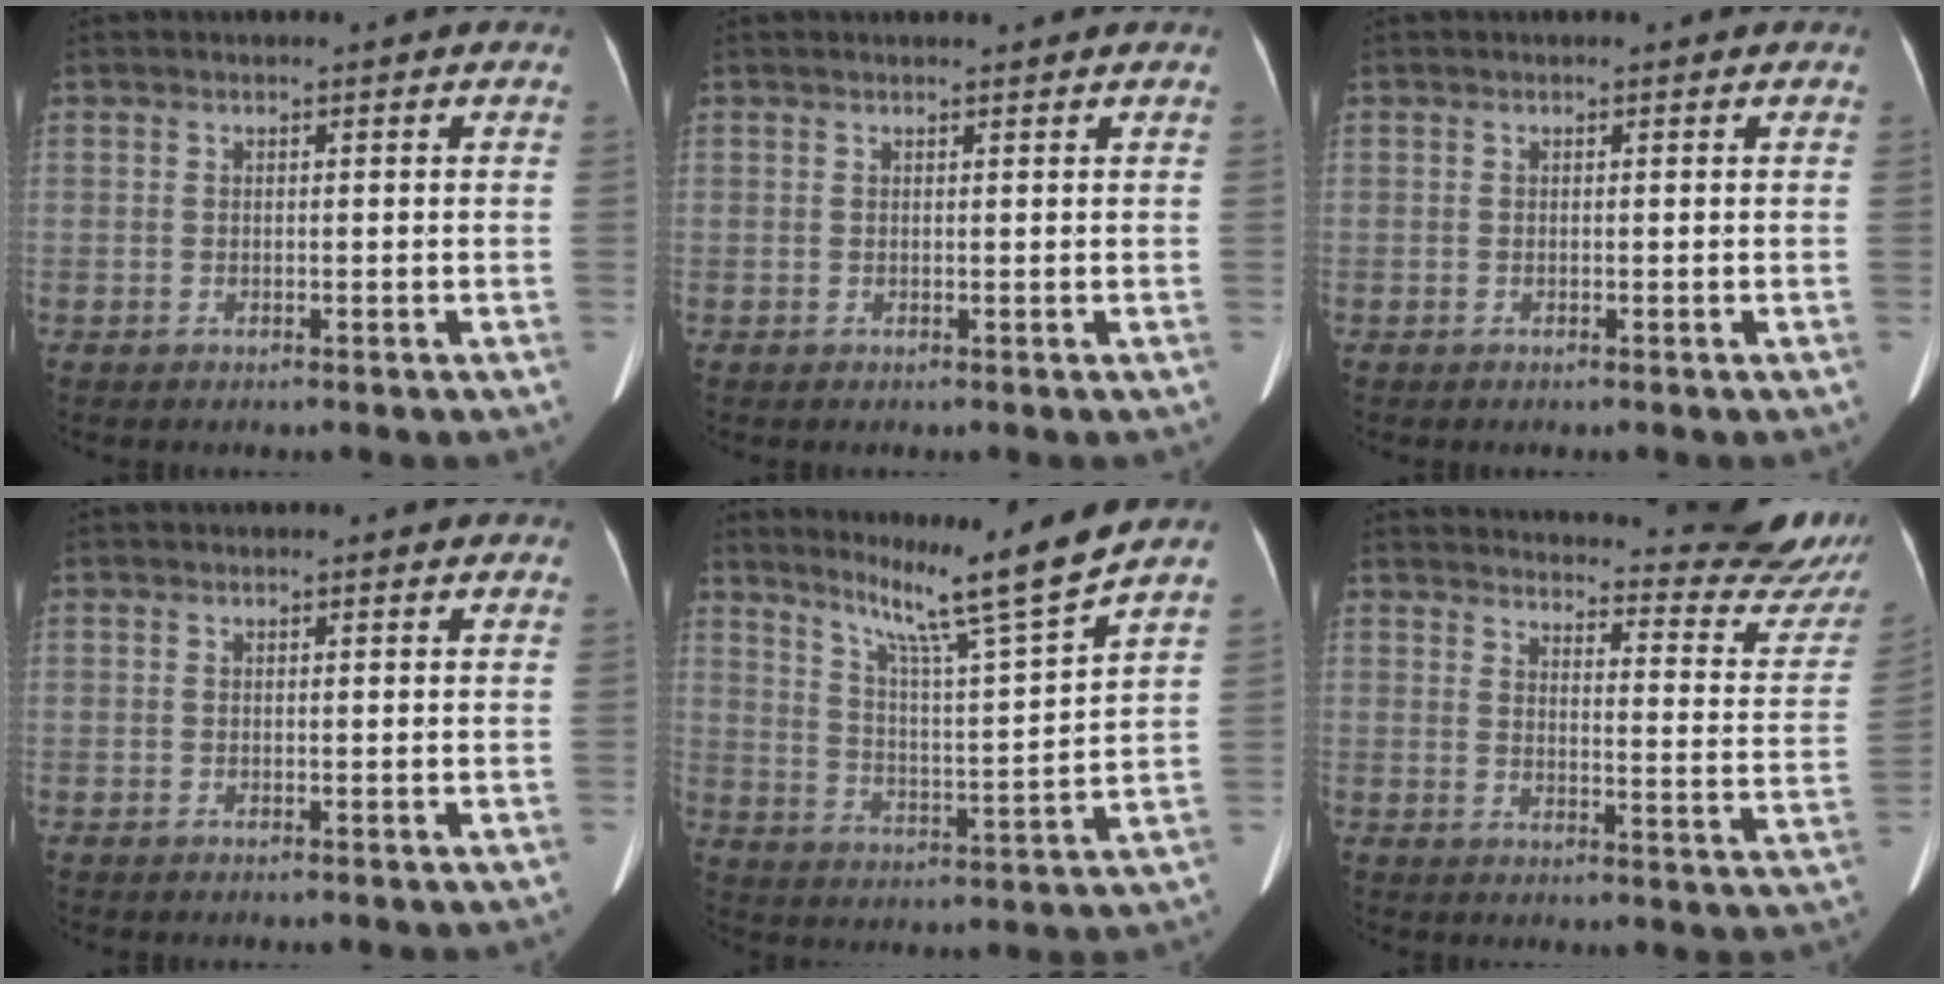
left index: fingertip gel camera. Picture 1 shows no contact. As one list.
[{"total": 2.9, "force": [2.8, 0.1, 0.9], "torque": [-0.008, 0.003, 0.031]}, {"total": 1.1, "force": [0.9, 0.2, 0.4], "torque": [-0.002, 0.002, 0.007]}, {"total": 1.7, "force": [1.5, 0.3, 0.6], "torque": [-0.005, 0.003, 0.013]}, {"total": 13.2, "force": [10.9, -2.5, 7.1], "torque": [-0.117, -0.042, 0.173]}, {"total": 25.8, "force": [24.6, 1.9, 7.7], "torque": [-0.097, -0.135, 0.274]}]